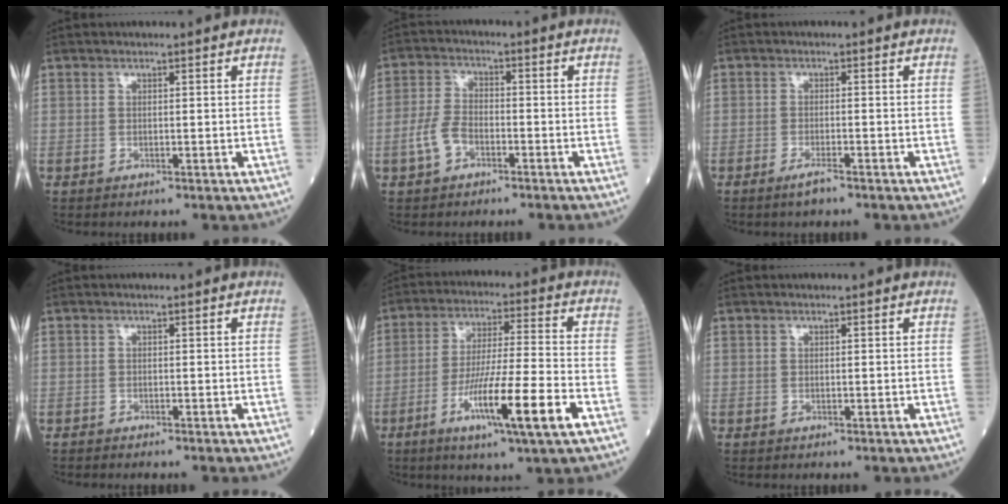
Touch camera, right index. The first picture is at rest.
{"total": 4.9, "force": [-2.4, 2.7, 3.3], "torque": [-0.081, 0.008, -0.049]}
{"total": 2.3, "force": [-1.6, 0.2, 1.6], "torque": [-0.035, -0.003, -0.032]}
{"total": 0.9, "force": [-0.9, 0.0, 0.2], "torque": [-0.003, -0.002, -0.015]}
{"total": 13.4, "force": [-5.7, -0.2, 12.1], "torque": [-0.217, -0.019, -0.100]}
{"total": 0.0}